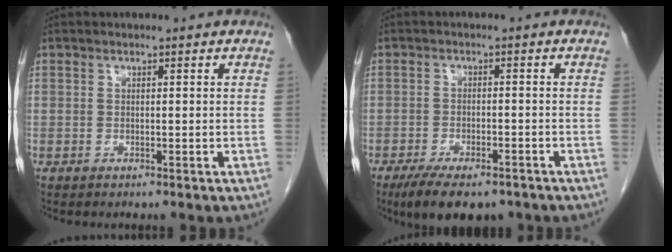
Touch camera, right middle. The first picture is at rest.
{"total": 9.7, "force": [-7.2, 3.6, 5.5], "torque": [-0.085, -0.009, -0.109]}